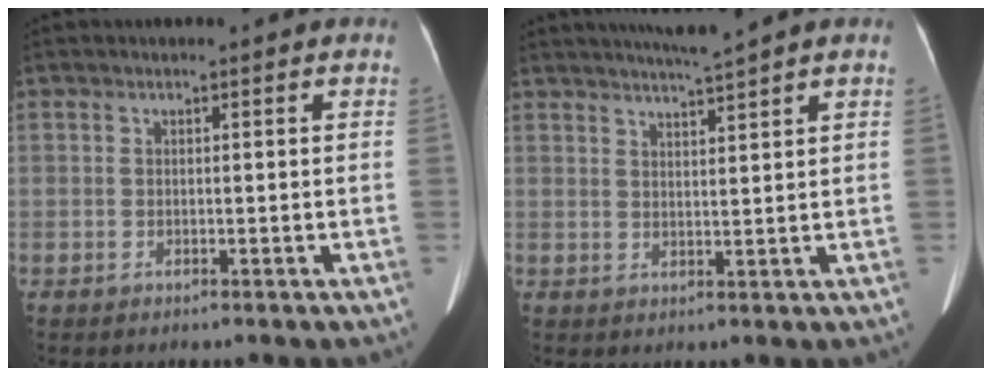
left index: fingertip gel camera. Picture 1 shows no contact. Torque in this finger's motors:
{"motor_torque": [0.59, -0.83, 0.08, 0.08]}